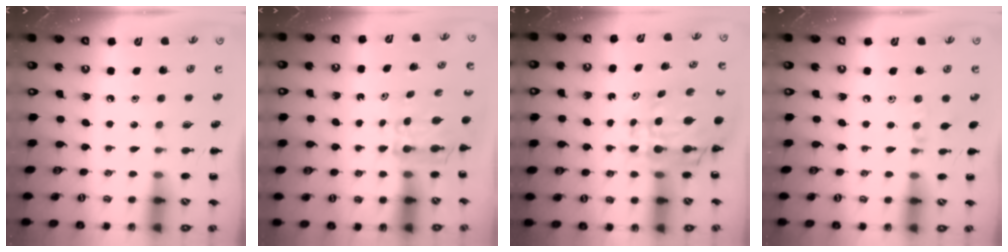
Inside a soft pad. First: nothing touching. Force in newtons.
{"total": 5.9, "press": 5.9, "slide": 0.7}
{"total": 8.8, "press": 8.3, "slide": 3.0}
{"total": 5.8, "press": 5.4, "slide": 2.0}